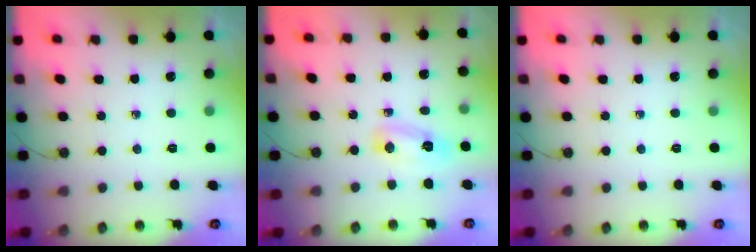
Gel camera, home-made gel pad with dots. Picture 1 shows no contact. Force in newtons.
{"total": 6.6, "press": 5.5, "slide": 3.7}
{"total": 0.0}